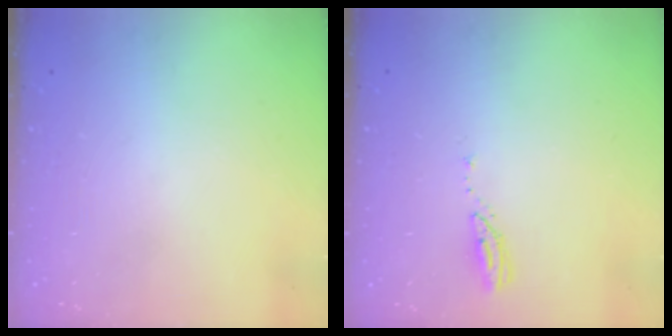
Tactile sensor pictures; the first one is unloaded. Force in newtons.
{"total": 3.5, "press": 3.4, "slide": 0.3}